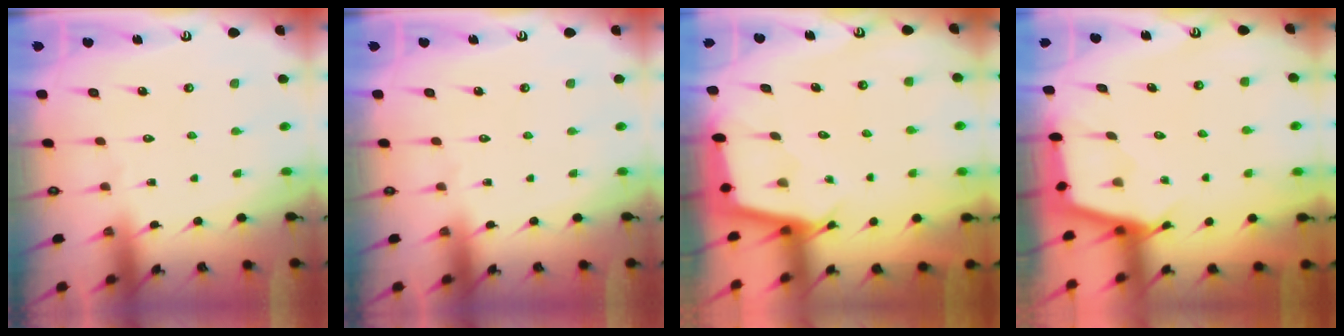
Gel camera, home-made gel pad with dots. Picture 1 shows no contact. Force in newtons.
{"total": 0.0}
{"total": 2.4, "press": 2.4, "slide": 0.2}
{"total": 2.6, "press": 2.6, "slide": 0.2}